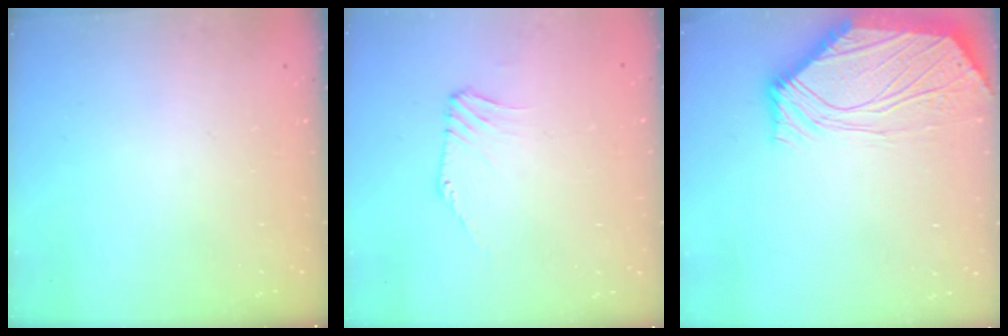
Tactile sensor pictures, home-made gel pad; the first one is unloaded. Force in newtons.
{"total": 0.0}
{"total": 10.5, "press": 10.4, "slide": 1.4}